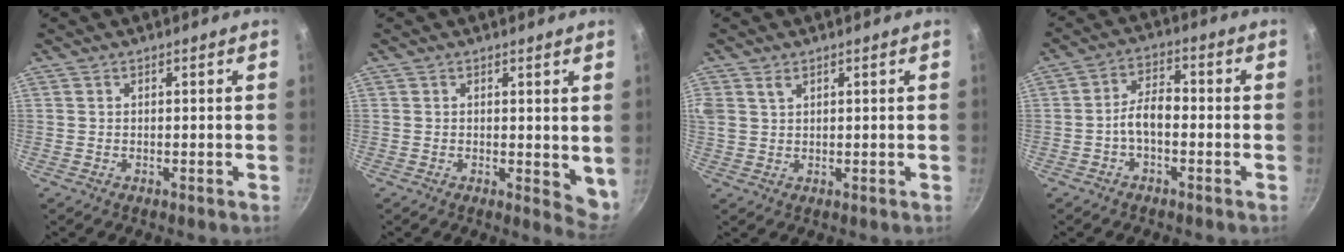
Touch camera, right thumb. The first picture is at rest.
{"total": 4.9, "force": [1.1, 2.6, 3.9], "torque": [-0.041, -0.010, 0.016]}
{"total": 4.1, "force": [2.1, 2.7, 2.2], "torque": [-0.046, 0.006, 0.047]}
{"total": 5.5, "force": [-1.7, 2.9, 4.4], "torque": [-0.070, 0.030, -0.037]}